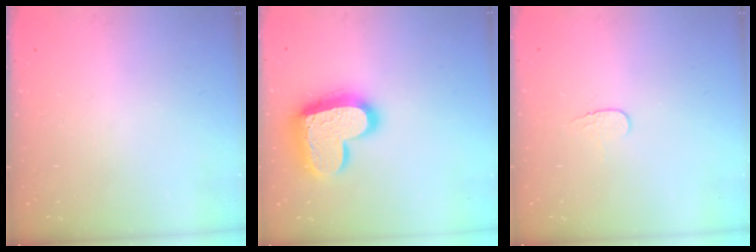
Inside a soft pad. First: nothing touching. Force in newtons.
{"total": 18.4, "press": 18.3, "slide": 1.7}
{"total": 3.8, "press": 3.8, "slide": 0.4}